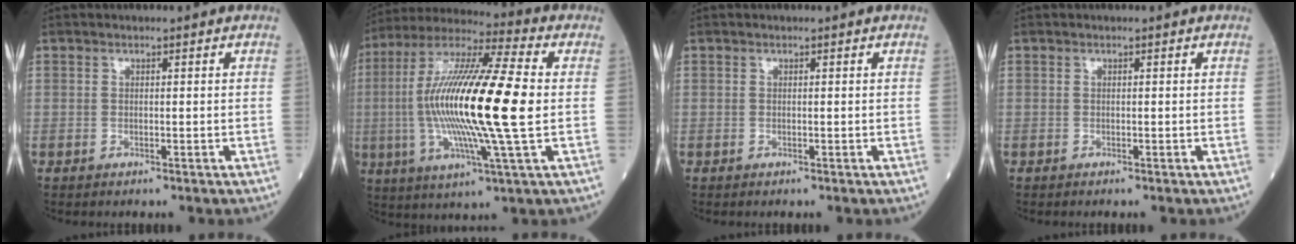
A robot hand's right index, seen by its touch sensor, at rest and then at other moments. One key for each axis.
{"total": 21.9, "fx": -0.5, "fy": 1.3, "fz": 21.8, "tx": -0.432, "ty": -0.001, "tz": -0.023}
{"total": 0.0}
{"total": 0.0}